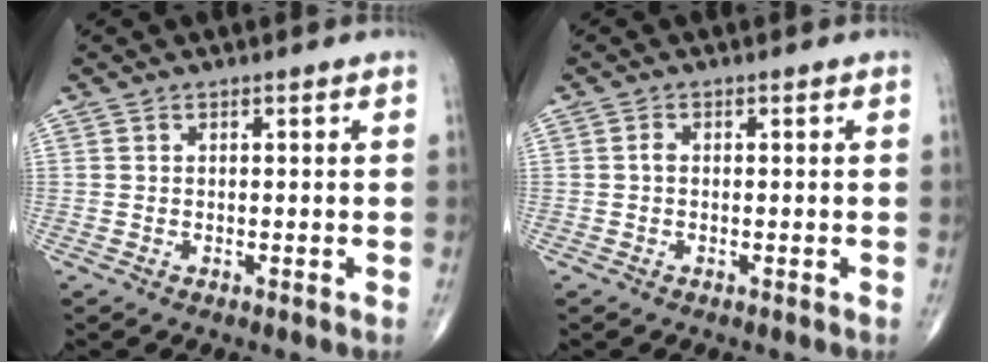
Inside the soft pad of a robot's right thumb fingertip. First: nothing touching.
{"total": 0.8, "force": [-0.1, 0.6, 0.6], "torque": [-0.009, 0.001, -0.006]}